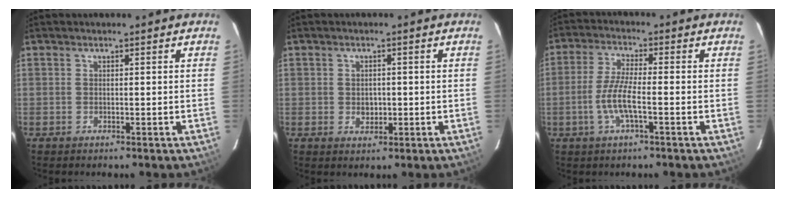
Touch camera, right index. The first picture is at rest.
{"total": 2.8, "force": [-0.4, 2.4, 1.4], "torque": [-0.025, 0.003, -0.003]}
{"total": 6.9, "force": [-2.3, 1.0, 6.4], "torque": [-0.136, -0.001, -0.046]}